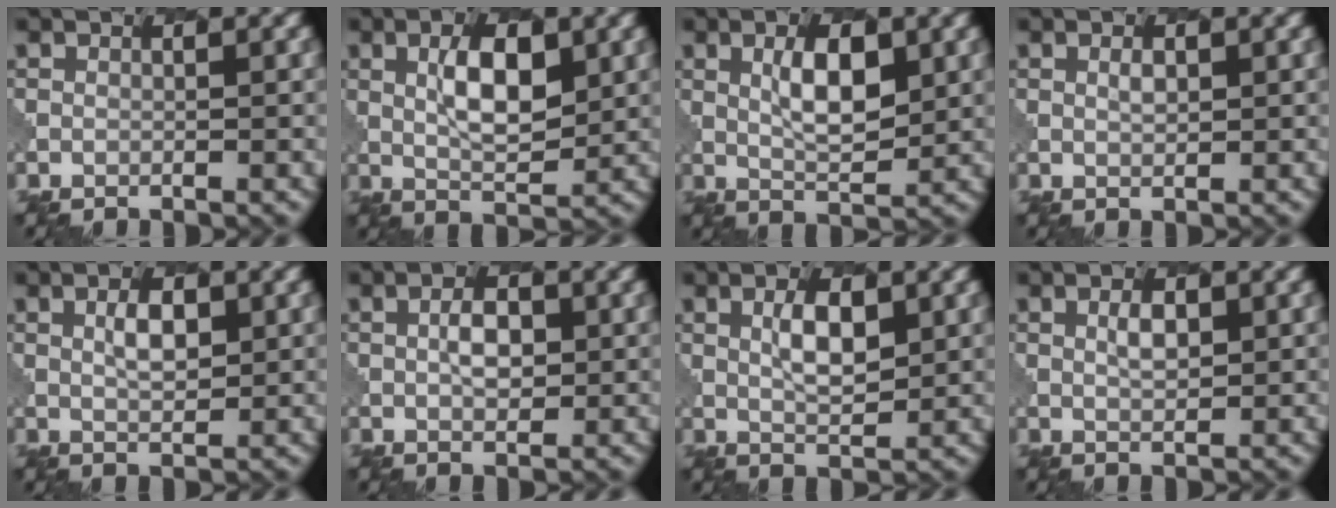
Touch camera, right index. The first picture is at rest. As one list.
[{"total": 4.8, "force": [1.2, 2.0, 4.2], "torque": [-0.078, 0.001, 0.025]}, {"total": 4.4, "force": [1.2, 1.7, 3.8], "torque": [-0.071, 0.000, 0.024]}, {"total": 0.9, "force": [0.5, 0.4, 0.6], "torque": [-0.010, 0.001, 0.011]}, {"total": 2.4, "force": [0.8, 1.1, 2.0], "torque": [-0.039, 0.003, 0.016]}, {"total": 2.5, "force": [0.4, 1.4, 2.0], "torque": [-0.037, 0.002, 0.007]}, {"total": 3.4, "force": [1.0, 1.4, 2.9], "torque": [-0.056, 0.001, 0.021]}, {"total": 1.7, "force": [0.6, 0.8, 1.4], "torque": [-0.028, 0.003, 0.013]}]